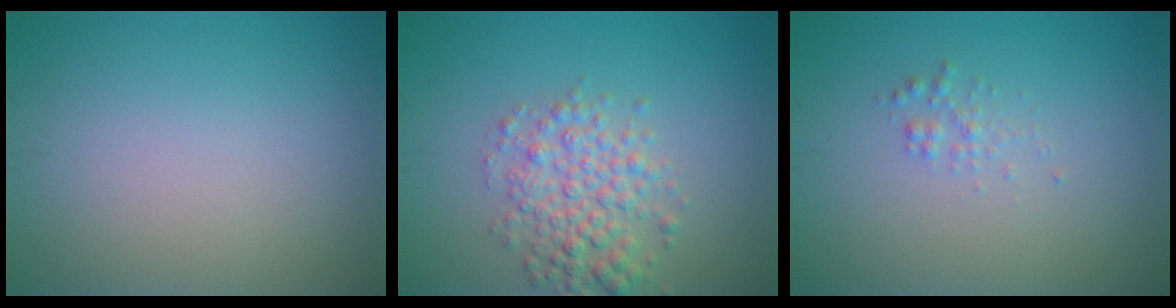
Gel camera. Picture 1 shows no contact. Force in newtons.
{"total": 4.0, "press": 4.0, "slide": 0.1}
{"total": 1.0, "press": 1.0, "slide": 0.0}